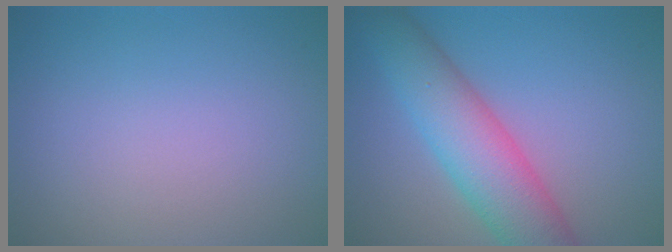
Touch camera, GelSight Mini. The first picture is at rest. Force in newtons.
{"total": 7.2, "press": 7.2, "slide": 0.2}